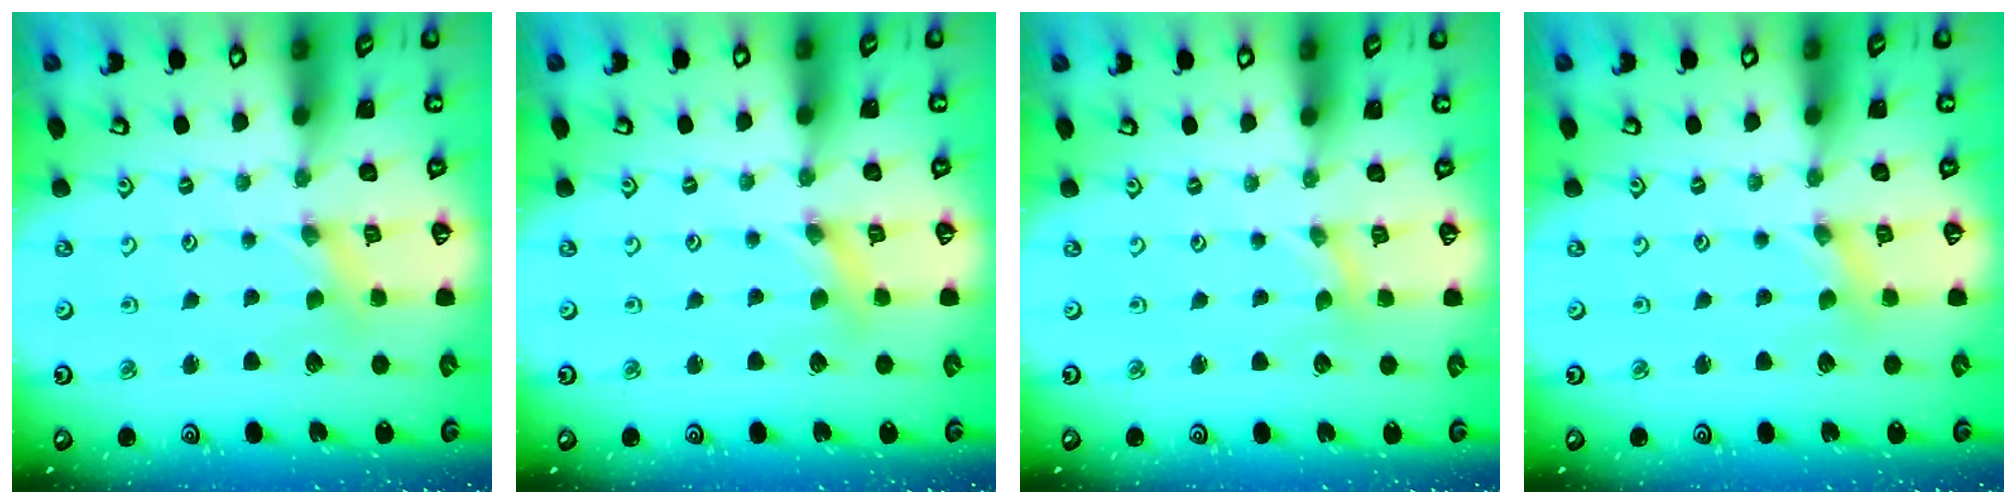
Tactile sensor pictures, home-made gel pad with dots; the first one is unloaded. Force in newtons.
{"total": 2.3, "press": 2.3, "slide": 0.3}
{"total": 0.0}
{"total": 1.1, "press": 1.1, "slide": 0.2}